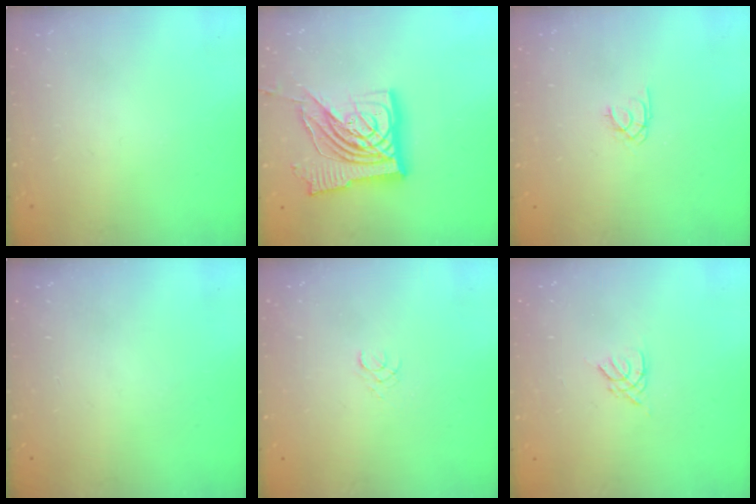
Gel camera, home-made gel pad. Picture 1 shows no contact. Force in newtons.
{"total": 26.7, "press": 26.5, "slide": 3.2}
{"total": 1.8, "press": 1.8, "slide": 0.3}
{"total": 0.0}
{"total": 1.5, "press": 1.5, "slide": 0.2}
{"total": 2.8, "press": 2.7, "slide": 0.5}